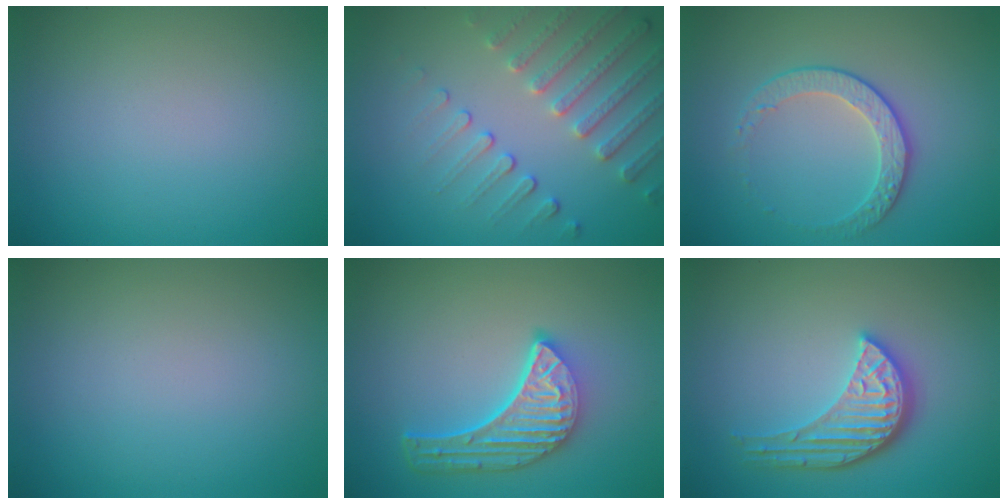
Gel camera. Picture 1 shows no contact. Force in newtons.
{"total": 4.7, "press": 3.7, "slide": 3.0}
{"total": 2.4, "press": 1.9, "slide": 1.5}
{"total": 0.0}
{"total": 5.7, "press": 4.2, "slide": 3.8}
{"total": 4.5, "press": 3.7, "slide": 2.6}